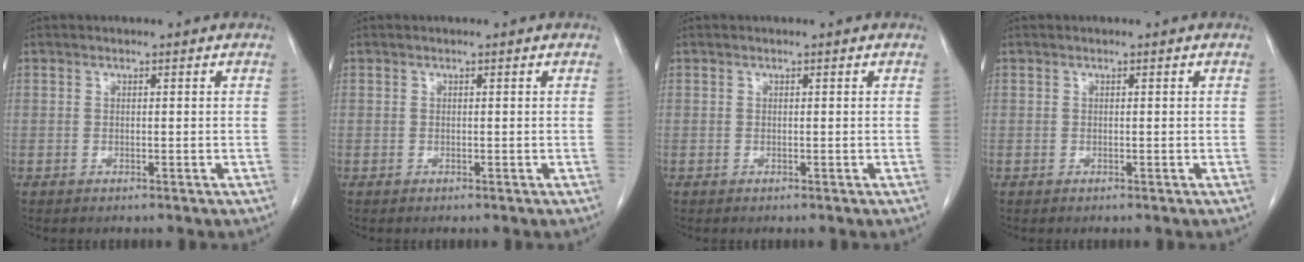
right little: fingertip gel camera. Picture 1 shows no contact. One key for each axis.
{"total": 0.0}
{"total": 0.0}
{"total": 0.0}